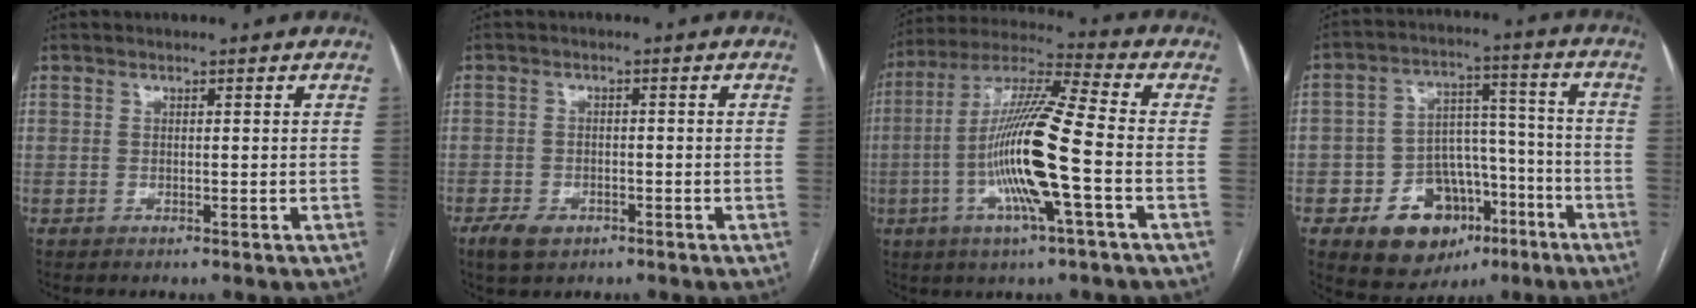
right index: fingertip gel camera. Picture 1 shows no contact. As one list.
[{"total": 3.9, "force": [-2.5, 2.4, 2.0], "torque": [-0.038, -0.001, -0.035]}, {"total": 16.1, "force": [-3.6, 0.2, 15.7], "torque": [-0.310, -0.004, -0.076]}, {"total": 14.1, "force": [-7.0, 9.8, 7.3], "torque": [-0.097, 0.040, -0.094]}]